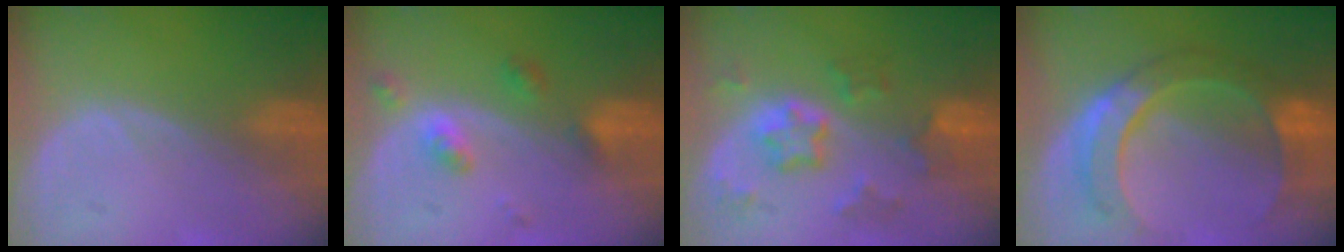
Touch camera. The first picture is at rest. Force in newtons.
{"total": 4.4, "press": 4.0, "slide": 1.7}
{"total": 7.5, "press": 6.6, "slide": 3.6}
{"total": 9.5, "press": 9.5, "slide": 0.9}